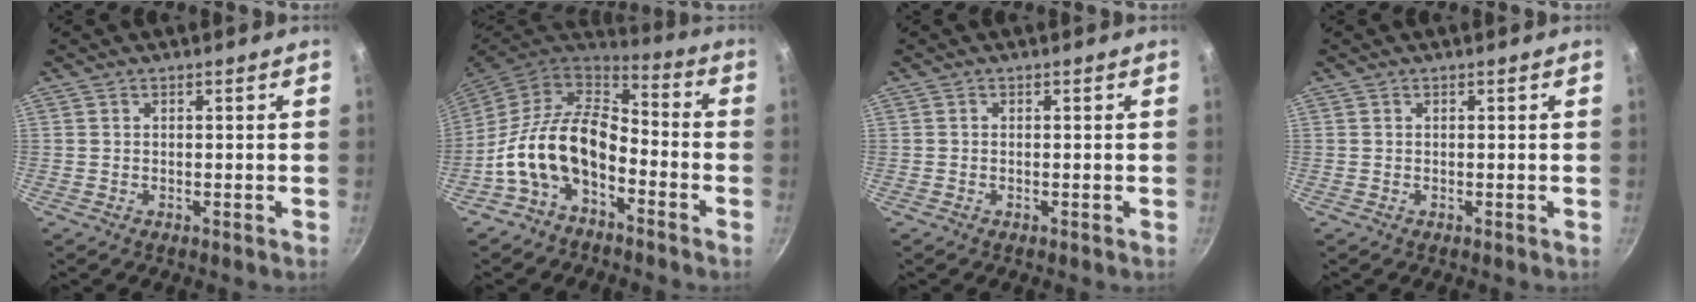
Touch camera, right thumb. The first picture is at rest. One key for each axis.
{"total": 15.4, "fx": -4.9, "fy": 9.2, "fz": 11.3, "tx": -0.192, "ty": 0.052, "tz": -0.107}
{"total": 0.0}
{"total": 0.0}